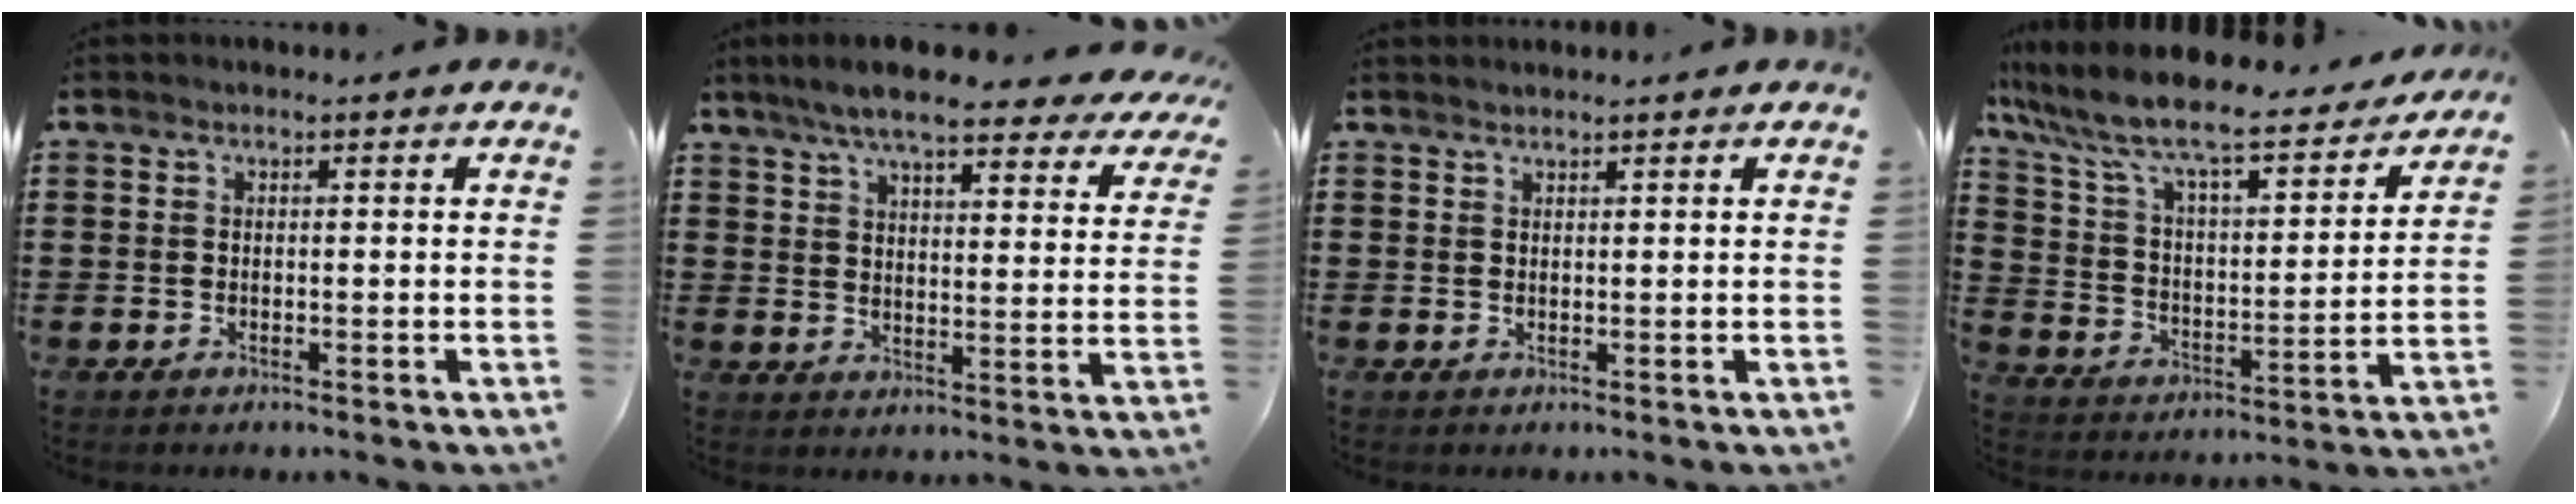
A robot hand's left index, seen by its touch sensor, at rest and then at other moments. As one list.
[{"total": 8.1, "force": [7.0, 0.4, 4.1], "torque": [-0.094, -0.032, 0.120]}, {"total": 0.9, "force": [0.9, 0.0, 0.2], "torque": [-0.004, -0.002, 0.018]}, {"total": 9.1, "force": [7.8, 1.0, 4.5], "torque": [-0.123, -0.058, 0.127]}]